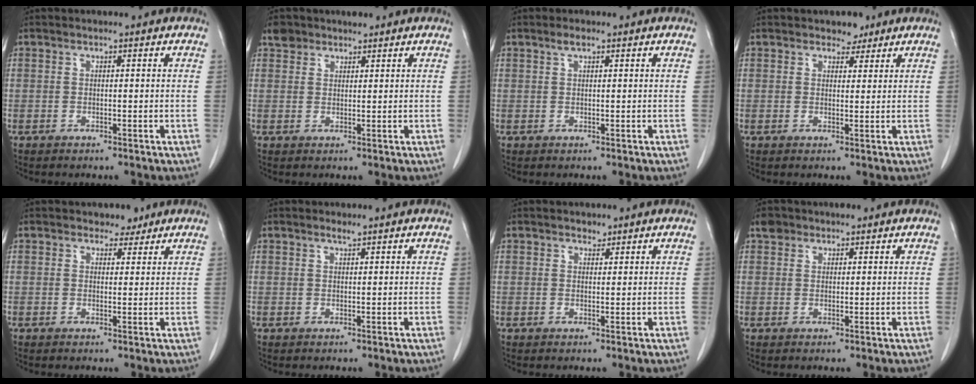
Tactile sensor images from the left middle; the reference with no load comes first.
{"total": 2.4, "force": [2.0, 1.4, 0.1], "torque": [0.000, 0.010, 0.032]}
{"total": 1.1, "force": [0.8, 0.2, 0.8], "torque": [-0.018, 0.003, 0.016]}
{"total": 2.3, "force": [1.8, 1.4, 0.4], "torque": [-0.004, -0.002, 0.026]}
{"total": 2.4, "force": [1.9, 1.4, 0.4], "torque": [-0.004, 0.000, 0.027]}
{"total": 0.7, "force": [0.6, -0.1, 0.3], "torque": [-0.012, -0.003, 0.015]}
{"total": 1.0, "force": [0.9, 0.5, 0.1], "torque": [-0.001, -0.007, 0.012]}
{"total": 2.0, "force": [1.5, 1.3, 0.2], "torque": [0.000, 0.008, 0.022]}